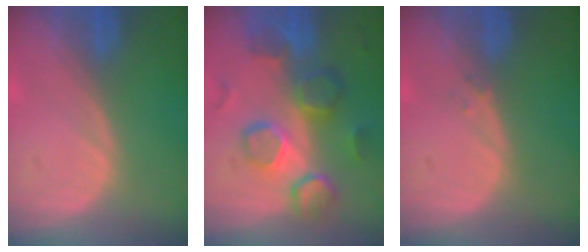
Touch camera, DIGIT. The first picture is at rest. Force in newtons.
{"total": 10.1, "press": 9.0, "slide": 4.5}
{"total": 0.7, "press": 0.7, "slide": 0.1}